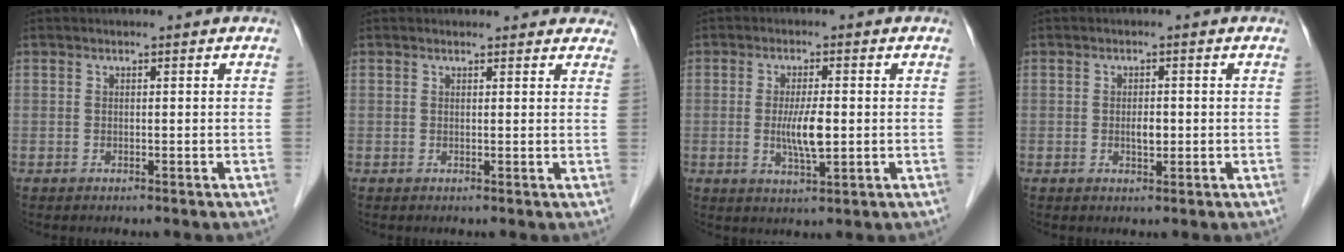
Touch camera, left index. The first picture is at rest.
{"total": 5.9, "force": [5.5, 1.8, 1.3], "torque": [0.004, 0.005, 0.044]}
{"total": 5.3, "force": [-0.4, 0.9, 5.2], "torque": [-0.103, -0.011, -0.007]}
{"total": 2.0, "force": [-0.3, 0.9, 1.8], "torque": [-0.033, -0.002, -0.003]}